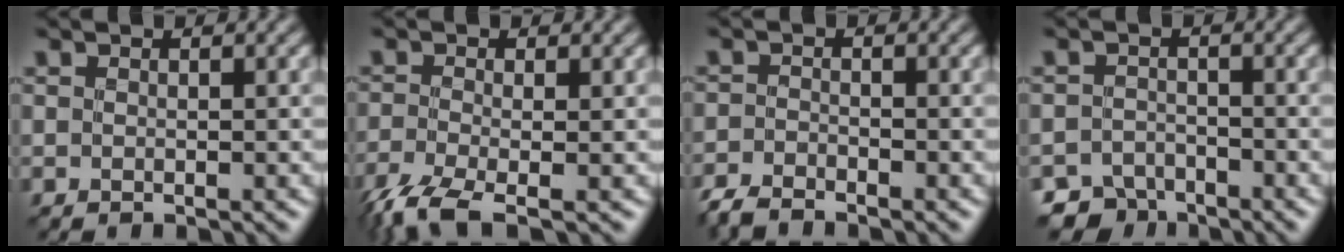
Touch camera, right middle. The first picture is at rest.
{"total": 5.0, "force": [-3.4, 1.3, 3.5], "torque": [-0.077, -0.016, -0.076]}
{"total": 2.6, "force": [-2.4, 0.5, 0.8], "torque": [-0.017, -0.007, -0.055]}
{"total": 3.3, "force": [-2.9, 1.6, 0.4], "torque": [0.007, -0.002, -0.057]}